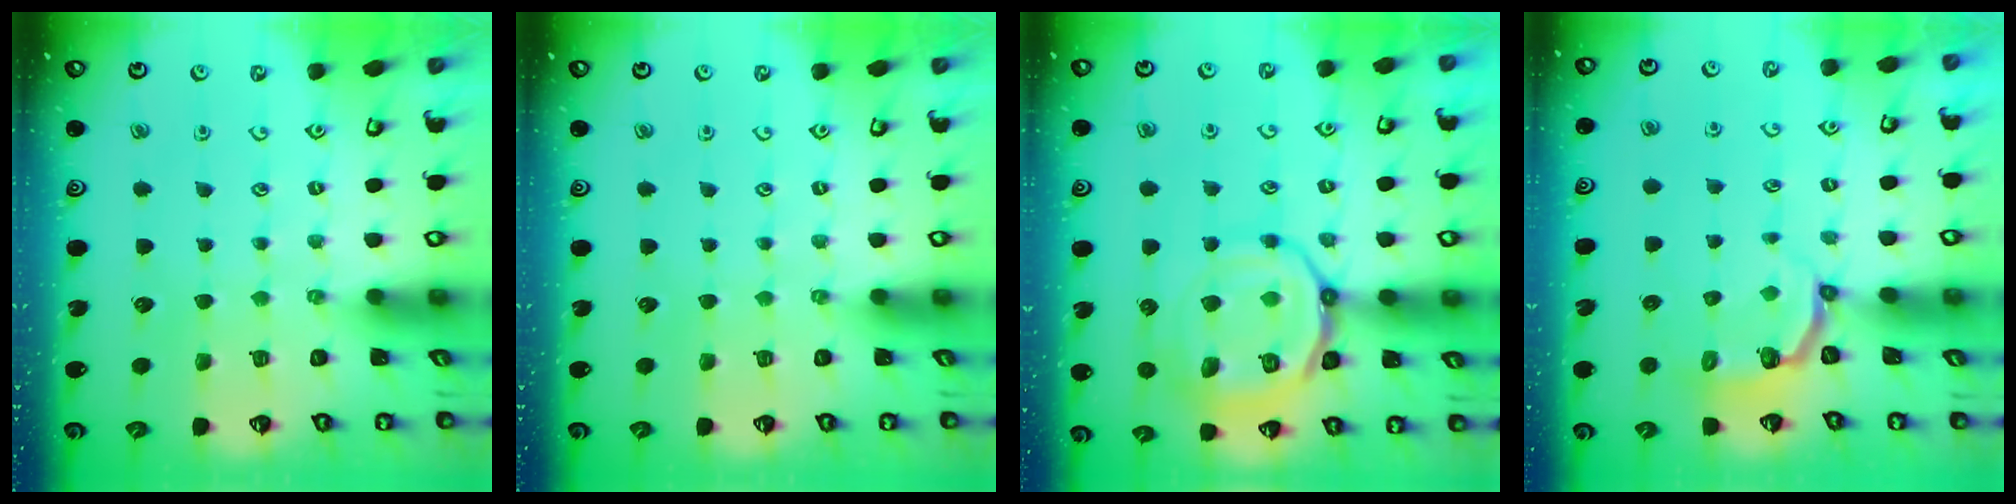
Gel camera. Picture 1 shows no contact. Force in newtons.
{"total": 0.0}
{"total": 17.9, "press": 17.8, "slide": 1.8}
{"total": 3.6, "press": 2.6, "slide": 2.5}